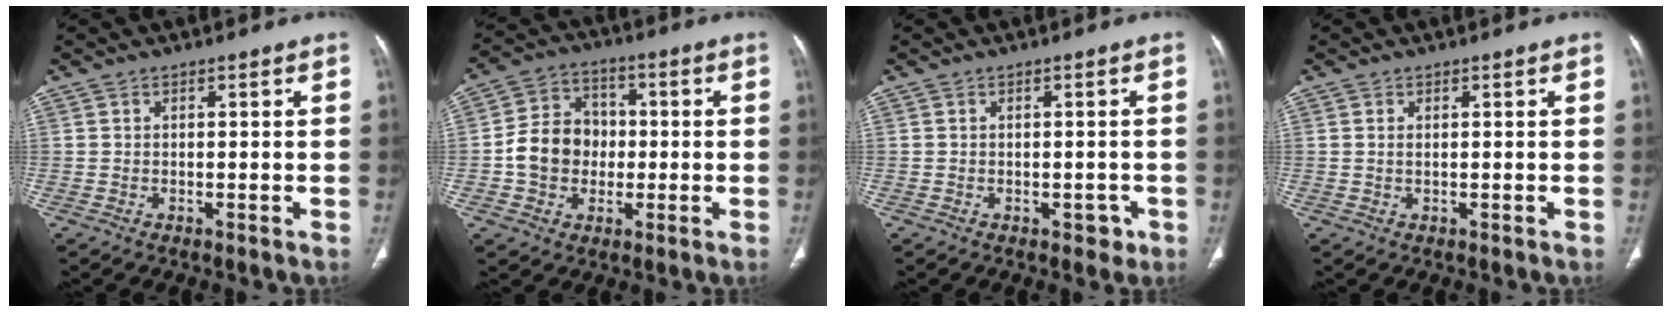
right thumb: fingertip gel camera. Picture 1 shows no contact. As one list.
[{"total": 10.6, "force": [-1.1, 9.1, 5.4], "torque": [-0.068, 0.026, -0.027]}, {"total": 2.1, "force": [-1.0, 1.4, 1.2], "torque": [-0.001, 0.003, -0.009]}, {"total": 0.7, "force": [0.2, 0.3, 0.6], "torque": [-0.018, 0.002, 0.006]}]